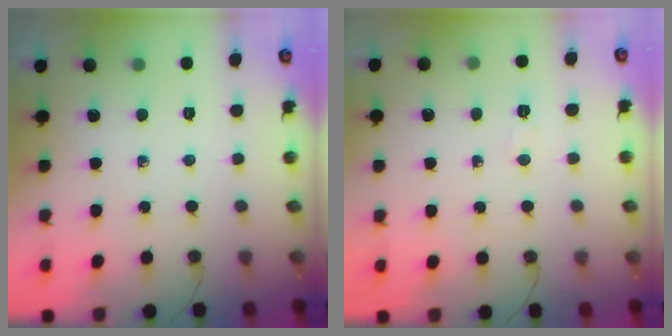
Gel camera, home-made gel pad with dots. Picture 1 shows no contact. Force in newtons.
{"total": 3.9, "press": 3.9, "slide": 0.5}